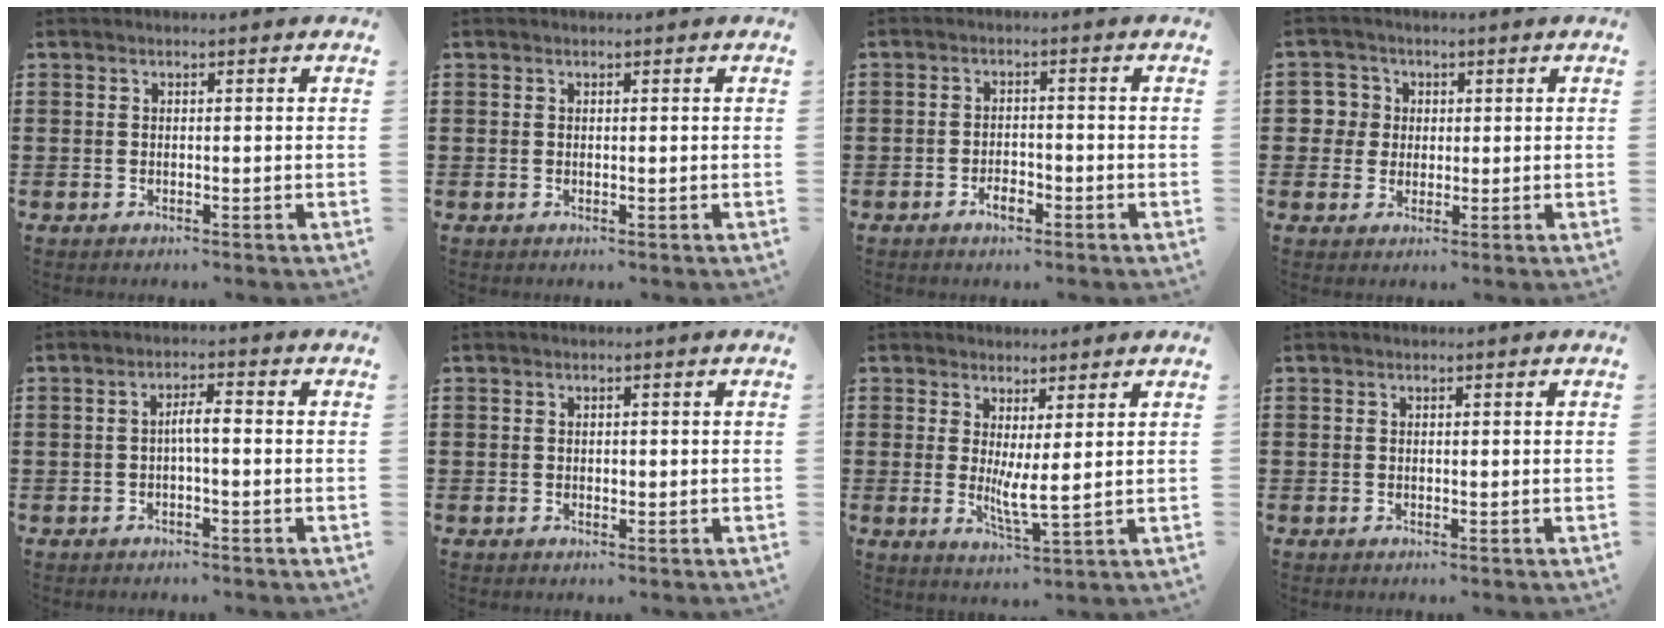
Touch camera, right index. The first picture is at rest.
{"total": 0.0}
{"total": 2.8, "force": [-1.8, 1.2, 1.8], "torque": [-0.034, 0.002, -0.034]}
{"total": 4.4, "force": [0.9, 4.3, 0.7], "torque": [-0.027, 0.012, 0.013]}
{"total": 2.6, "force": [-0.4, 0.5, 2.5], "torque": [-0.048, 0.003, -0.010]}
{"total": 0.6, "force": [0.0, 0.4, 0.4], "torque": [-0.008, 0.001, 0.001]}
{"total": 4.1, "force": [1.1, 0.5, 4.0], "torque": [-0.077, -0.010, 0.023]}
{"total": 0.0}